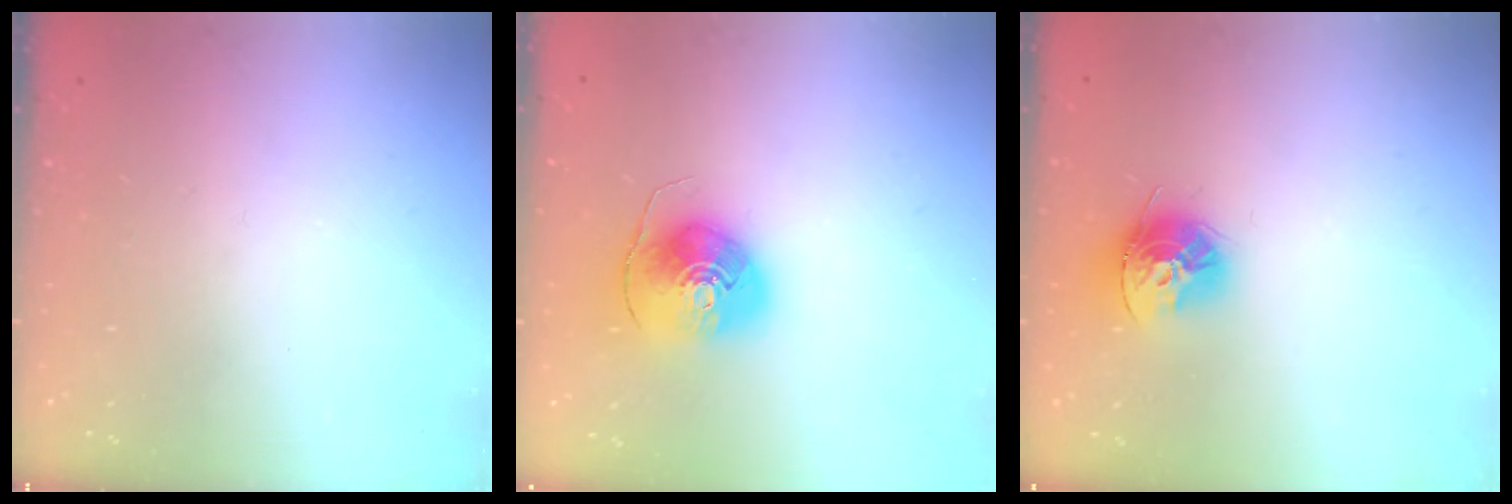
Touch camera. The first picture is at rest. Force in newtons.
{"total": 10.0, "press": 9.9, "slide": 1.4}
{"total": 12.6, "press": 12.5, "slide": 1.2}